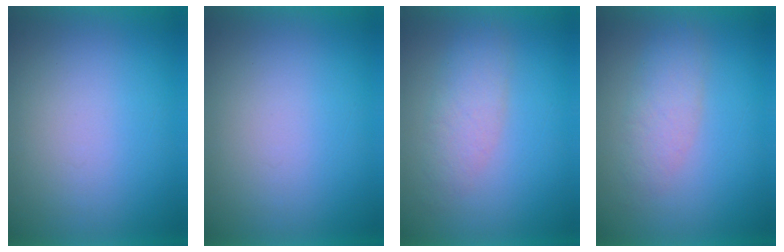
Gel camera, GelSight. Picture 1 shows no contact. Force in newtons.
{"total": 0.0}
{"total": 2.9}
{"total": 2.9}